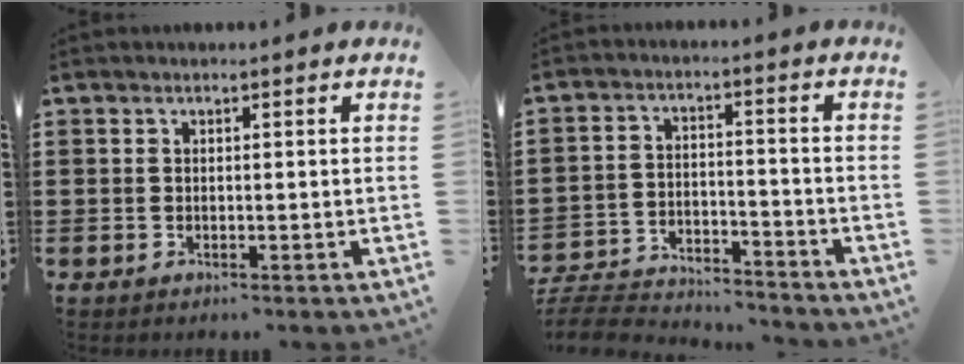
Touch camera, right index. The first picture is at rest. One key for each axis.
{"total": 5.6, "fx": -5.5, "fy": 0.7, "fz": 1.0, "tx": -0.027, "ty": 0.004, "tz": -0.111}